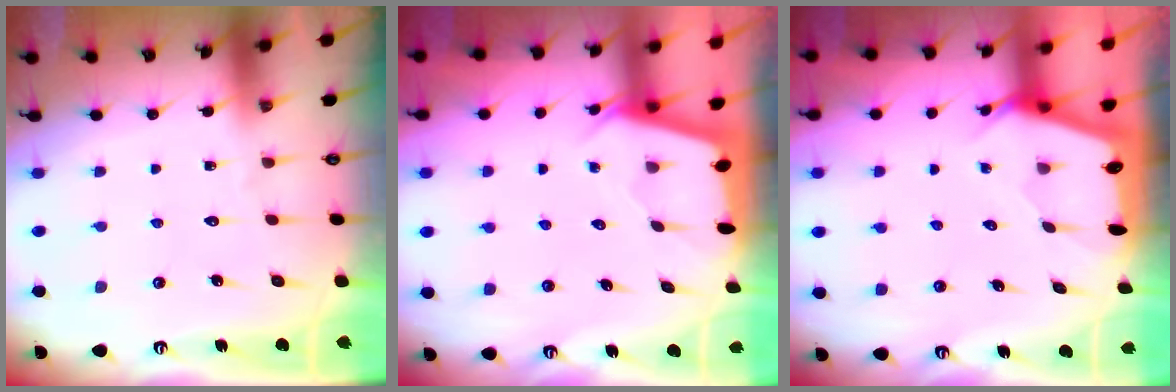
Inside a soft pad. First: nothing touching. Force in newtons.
{"total": 2.0, "press": 2.0, "slide": 0.3}
{"total": 2.4, "press": 2.4, "slide": 0.3}